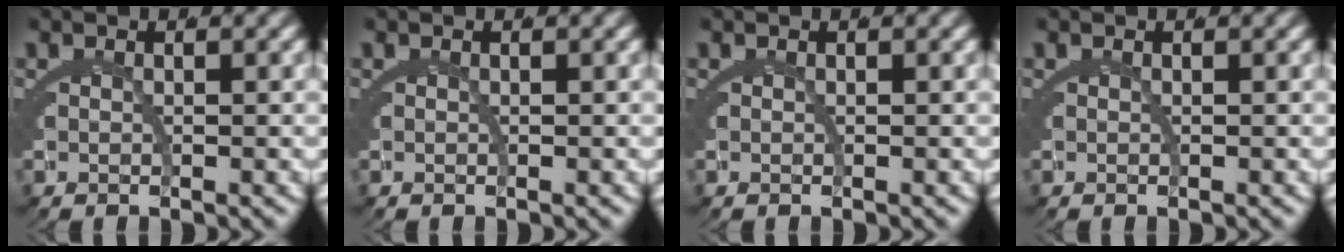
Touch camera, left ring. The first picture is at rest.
{"total": 0.0}
{"total": 0.0}
{"total": 0.0}